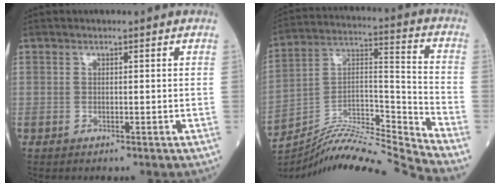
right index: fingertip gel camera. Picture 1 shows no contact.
{"total": 18.1, "force": [-17.3, -2.4, 4.9], "torque": [-0.091, 0.033, -0.298]}